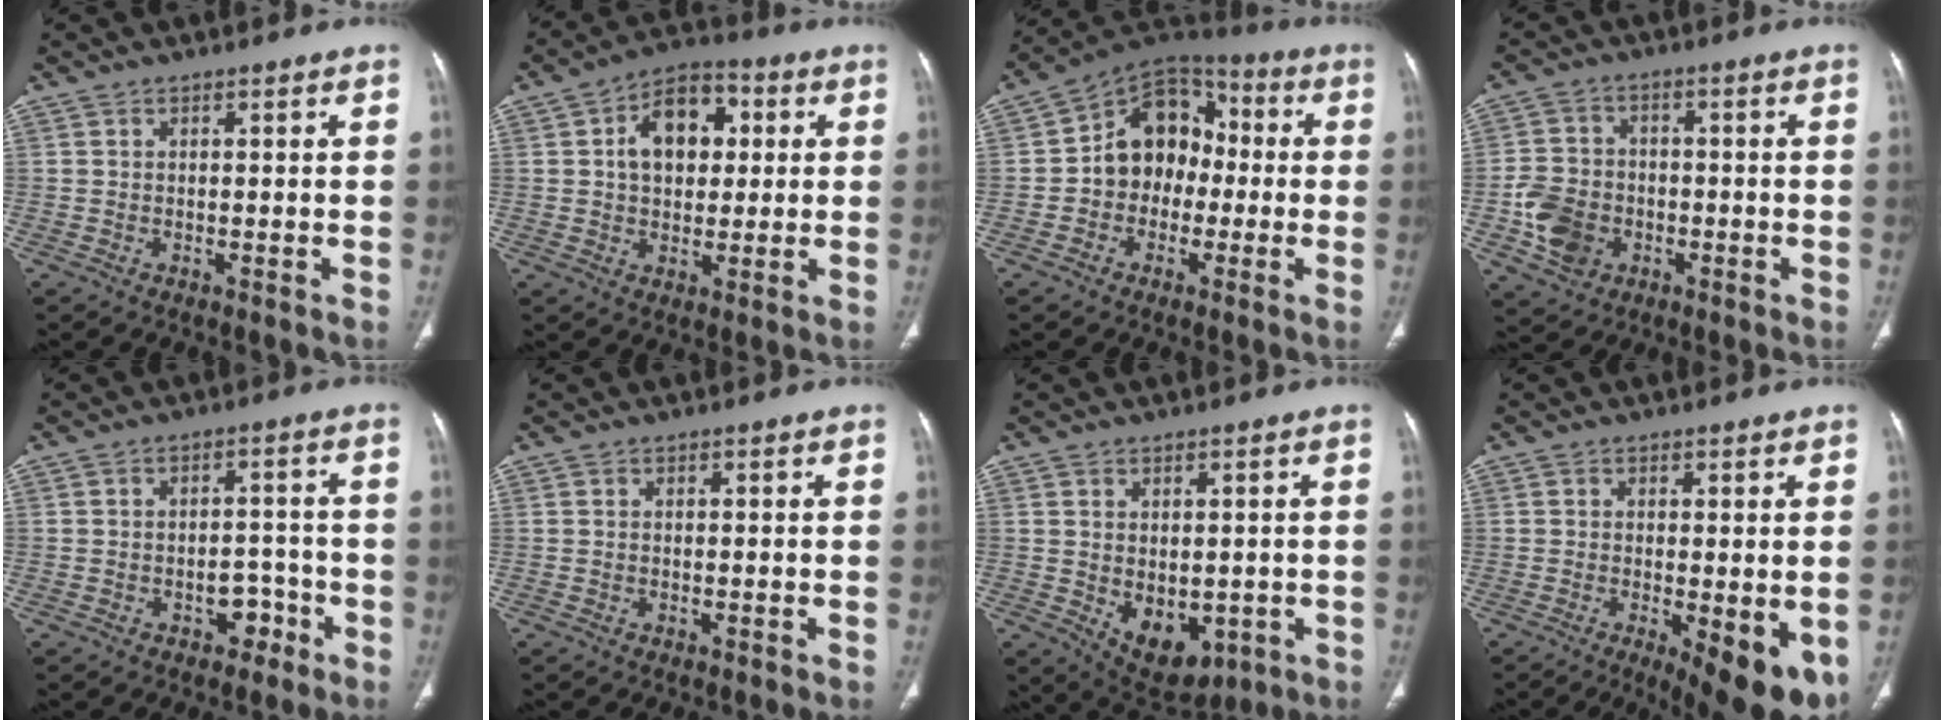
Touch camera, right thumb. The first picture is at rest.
{"total": 12.0, "force": [2.4, 8.2, 8.5], "torque": [-0.096, 0.014, 0.031]}
{"total": 13.4, "force": [-1.0, 10.7, 8.1], "torque": [-0.078, 0.044, -0.034]}
{"total": 9.0, "force": [-2.7, 7.4, 4.4], "torque": [-0.066, 0.015, -0.045]}
{"total": 4.5, "force": [-2.4, 3.1, 2.1], "torque": [-0.006, 0.031, -0.031]}
{"total": 0.0}
{"total": 9.5, "force": [-2.0, 6.1, 7.0], "torque": [-0.081, -0.011, -0.006]}
{"total": 11.1, "force": [-3.4, 3.9, 9.8], "torque": [-0.133, -0.023, -0.041]}